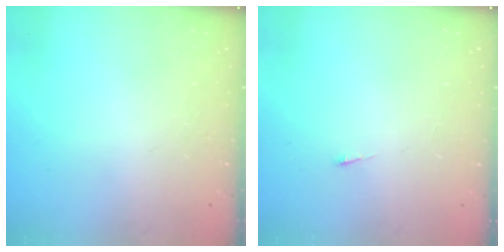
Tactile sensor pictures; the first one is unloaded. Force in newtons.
{"total": 2.6, "press": 2.5, "slide": 0.3}